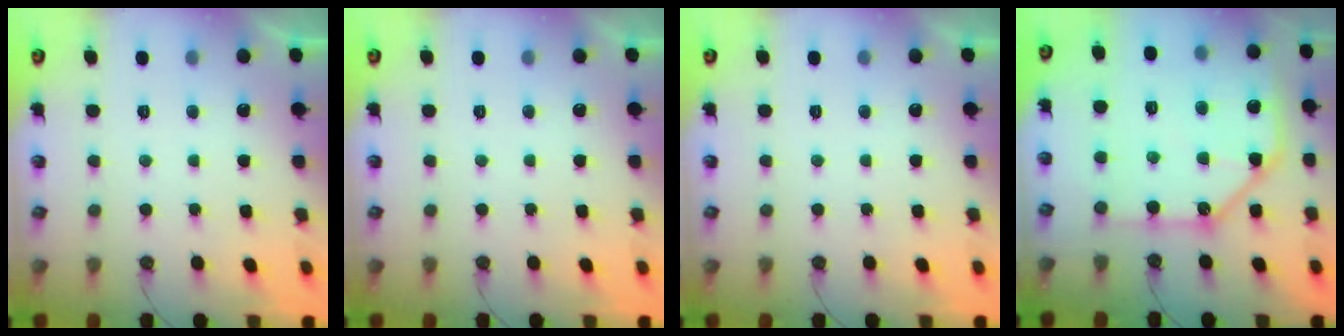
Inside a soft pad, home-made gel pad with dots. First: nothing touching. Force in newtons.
{"total": 0.0}
{"total": 0.0}
{"total": 15.2, "press": 15.0, "slide": 1.8}